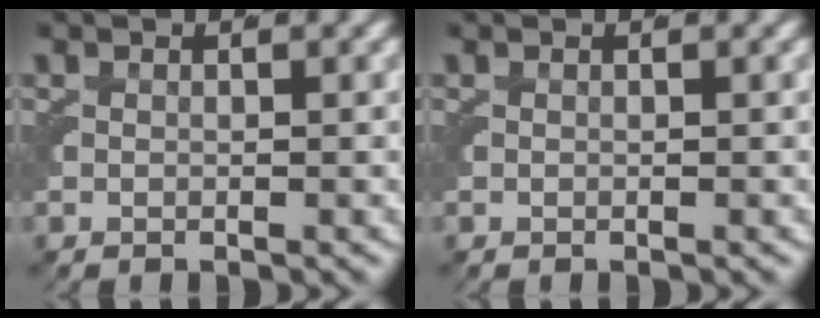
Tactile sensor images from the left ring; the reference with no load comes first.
{"total": 0.0}